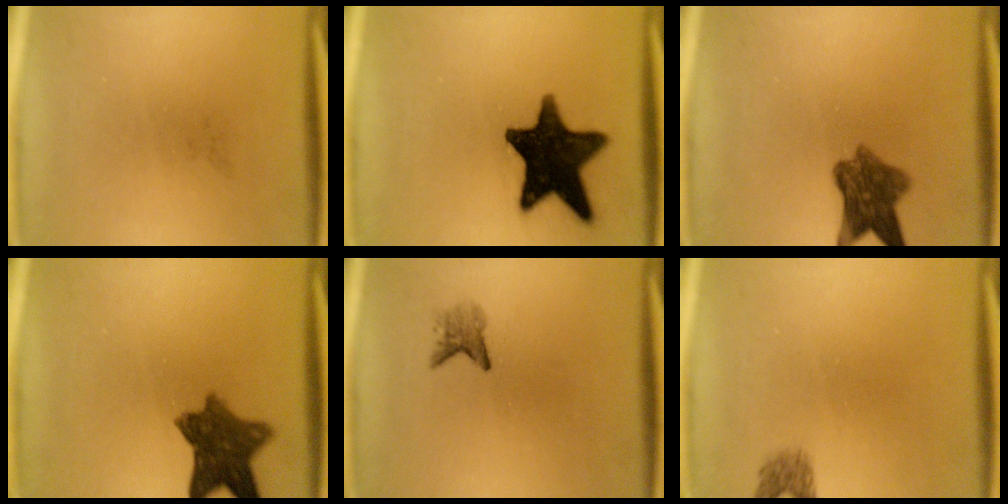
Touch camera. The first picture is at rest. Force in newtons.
{"total": 16.2}
{"total": 7.4}
{"total": 9.2}
{"total": 2.0}
{"total": 1.6}